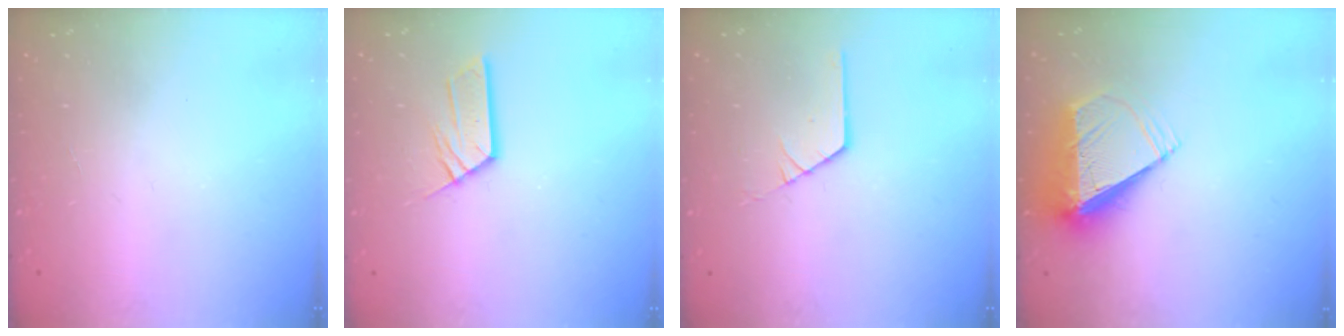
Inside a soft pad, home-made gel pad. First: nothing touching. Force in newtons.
{"total": 7.8, "press": 7.8, "slide": 0.6}
{"total": 1.0, "press": 1.0, "slide": 0.1}
{"total": 9.3, "press": 9.2, "slide": 1.4}